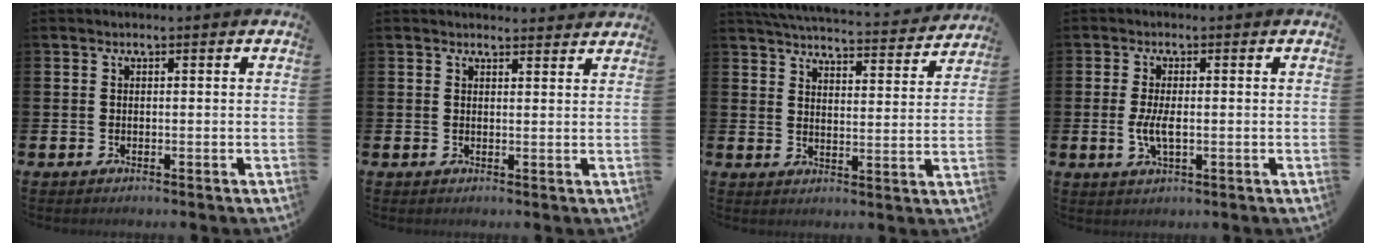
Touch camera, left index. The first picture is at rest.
{"total": 2.0, "force": [1.9, 0.3, -0.2], "torque": [0.012, -0.014, 0.033]}
{"total": 5.4, "force": [5.4, 0.4, 0.9], "torque": [-0.033, -0.042, 0.090]}
{"total": 3.4, "force": [-0.2, 1.3, 3.1], "torque": [-0.062, -0.001, -0.009]}